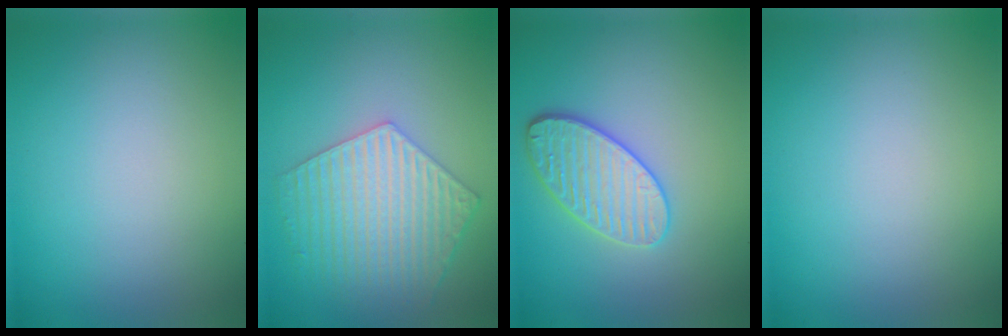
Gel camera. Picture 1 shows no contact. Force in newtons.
{"total": 6.5, "press": 5.0, "slide": 4.2}
{"total": 3.8, "press": 3.5, "slide": 1.4}
{"total": 0.0}